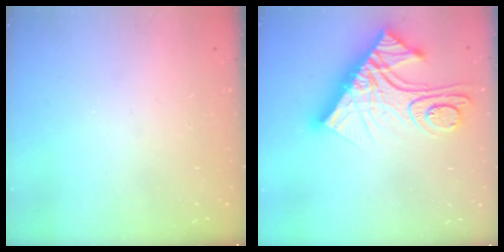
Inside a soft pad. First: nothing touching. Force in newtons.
{"total": 21.9, "press": 21.8, "slide": 1.9}